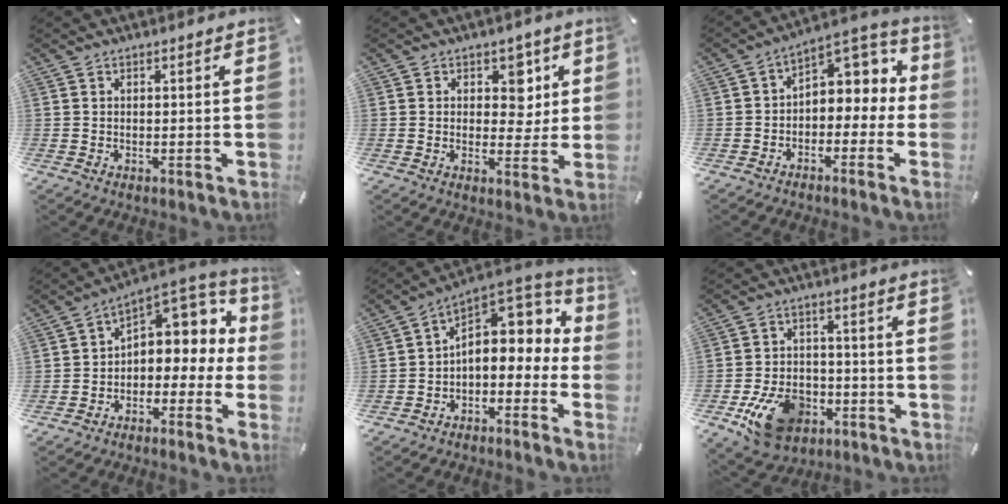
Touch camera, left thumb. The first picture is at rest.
{"total": 6.8, "force": [1.9, 5.4, 3.5], "torque": [-0.028, -0.007, 0.026]}
{"total": 6.5, "force": [1.2, 5.5, 3.2], "torque": [-0.037, -0.017, 0.020]}
{"total": 7.6, "force": [2.7, 5.9, 3.9], "torque": [-0.054, -0.029, 0.052]}
{"total": 11.4, "force": [2.9, 7.9, 7.7], "torque": [-0.102, -0.028, 0.051]}
{"total": 13.3, "force": [-6.0, 9.1, 7.5], "torque": [-0.141, 0.041, -0.102]}